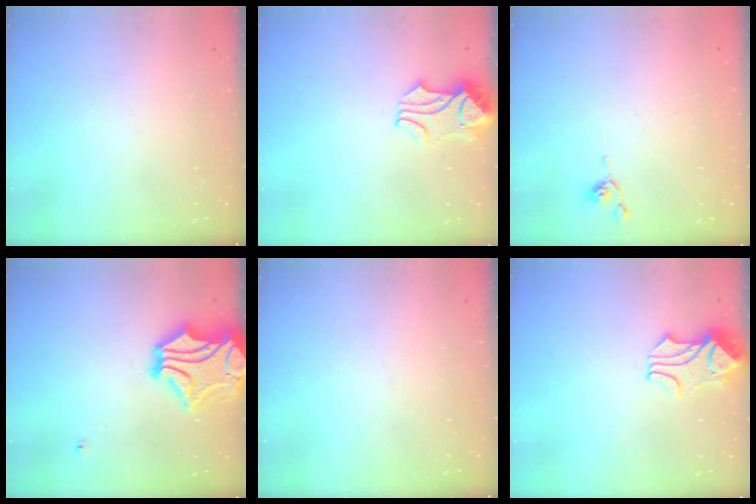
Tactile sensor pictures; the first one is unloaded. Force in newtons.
{"total": 2.2, "press": 2.2, "slide": 0.6}
{"total": 1.0, "press": 0.9, "slide": 0.3}
{"total": 10.3, "press": 10.0, "slide": 2.6}
{"total": 0.0}
{"total": 1.8, "press": 1.4, "slide": 1.0}